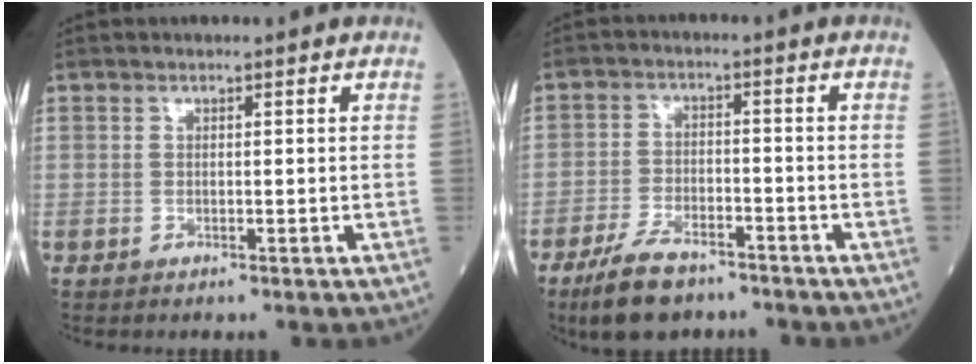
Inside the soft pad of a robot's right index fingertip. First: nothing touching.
{"total": 8.0, "force": [-6.1, 2.9, 4.4], "torque": [-0.097, -0.012, -0.110]}